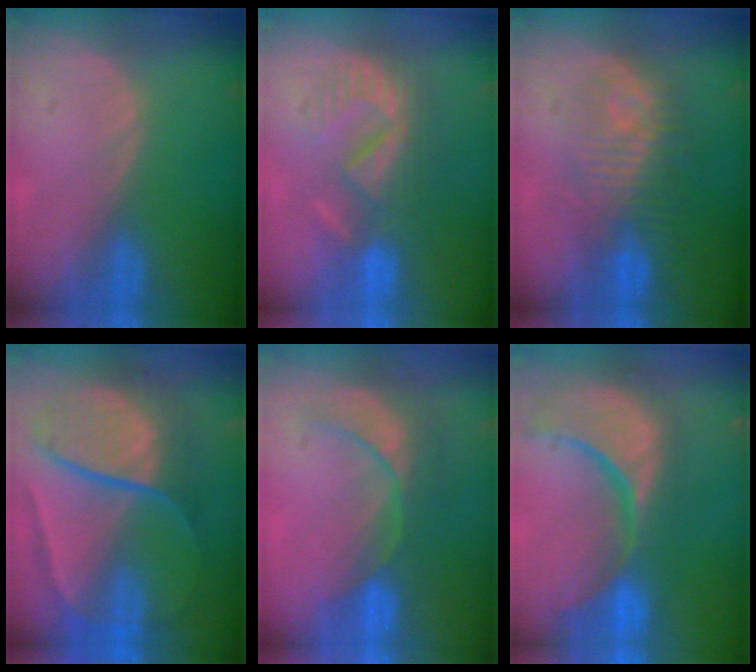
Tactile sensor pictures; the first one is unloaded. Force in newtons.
{"total": 8.9, "press": 8.1, "slide": 3.6}
{"total": 9.1, "press": 8.9, "slide": 2.0}
{"total": 10.7, "press": 10.6, "slide": 1.0}
{"total": 9.0, "press": 7.7, "slide": 4.5}
{"total": 15.3, "press": 12.1, "slide": 9.4}